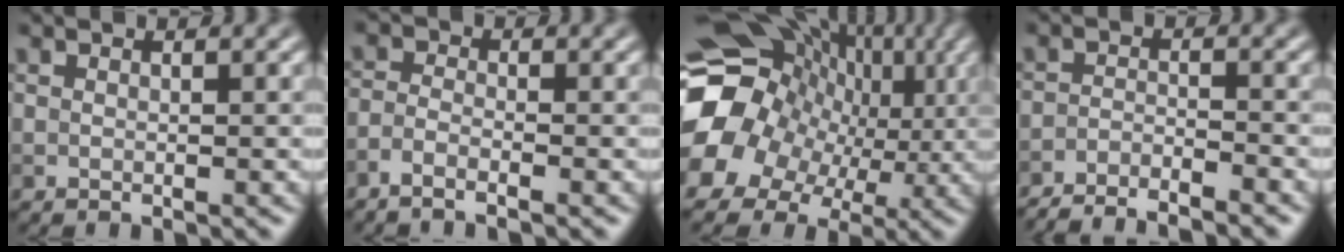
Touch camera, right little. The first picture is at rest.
{"total": 1.8, "force": [-1.4, 0.5, 1.1], "torque": [-0.026, -0.004, -0.036]}
{"total": 18.1, "force": [-0.2, 15.8, 8.7], "torque": [-0.165, 0.015, -0.028]}
{"total": 4.9, "force": [-4.5, 0.6, 1.8], "torque": [-0.033, -0.010, -0.079]}